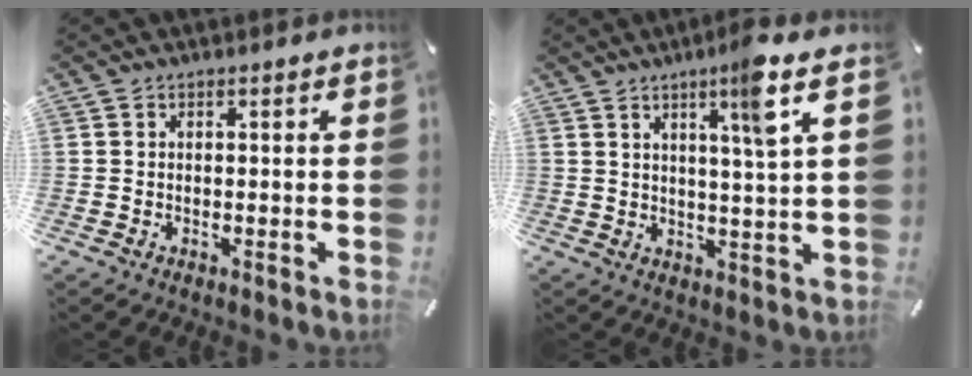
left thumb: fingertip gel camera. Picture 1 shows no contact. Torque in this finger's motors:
{"motor_torque": [2.46, 1.83, 1.40, -1.37, 0.52]}